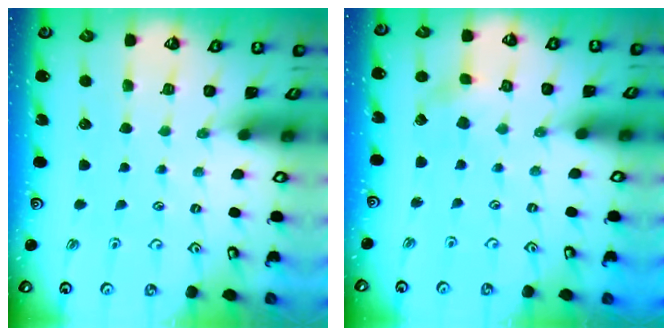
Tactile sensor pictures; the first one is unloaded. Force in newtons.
{"total": 2.0, "press": 2.0, "slide": 0.2}